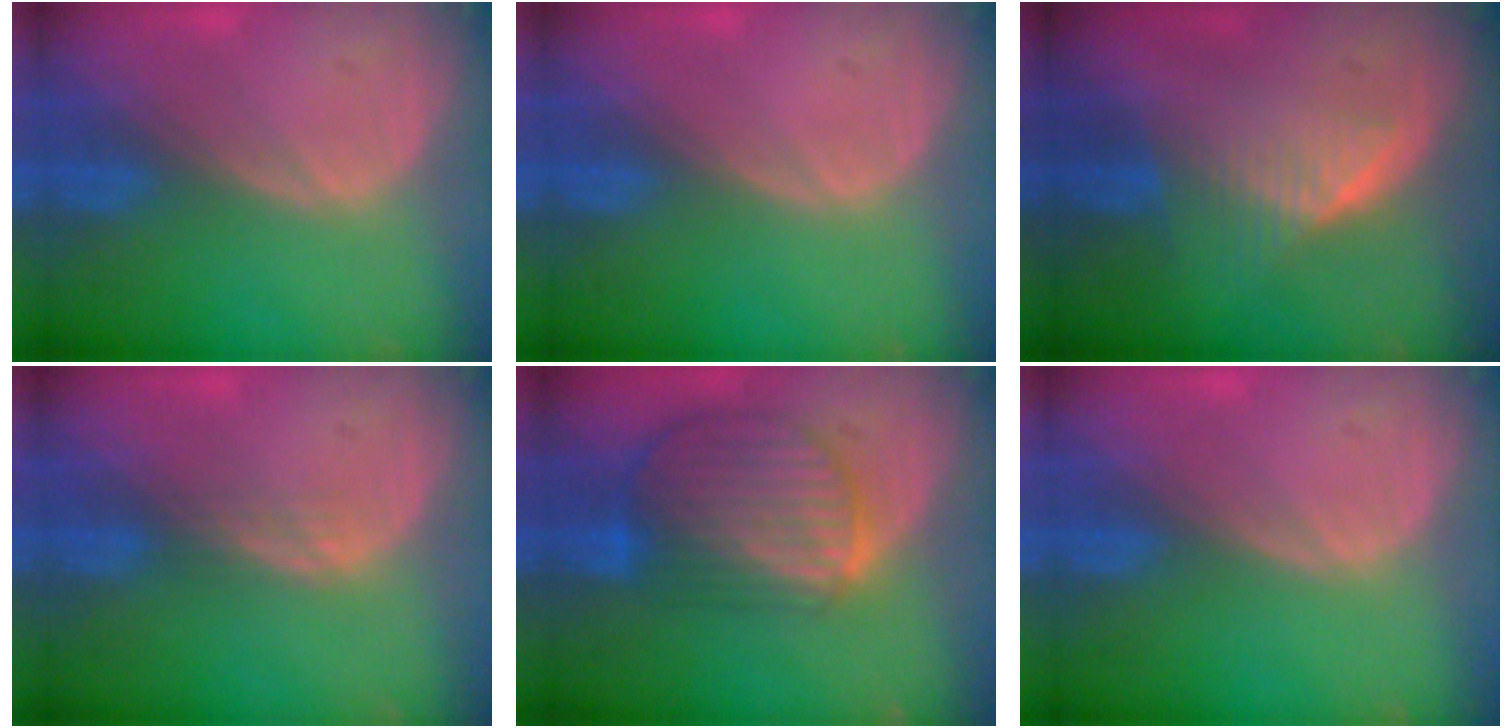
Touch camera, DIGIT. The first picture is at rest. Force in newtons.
{"total": 0.0}
{"total": 6.5, "press": 5.8, "slide": 2.9}
{"total": 1.5, "press": 1.5, "slide": 0.3}
{"total": 10.0, "press": 8.5, "slide": 5.2}
{"total": 0.0}